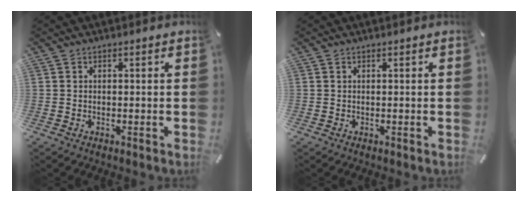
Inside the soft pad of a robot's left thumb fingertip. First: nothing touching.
{"total": 0.0}